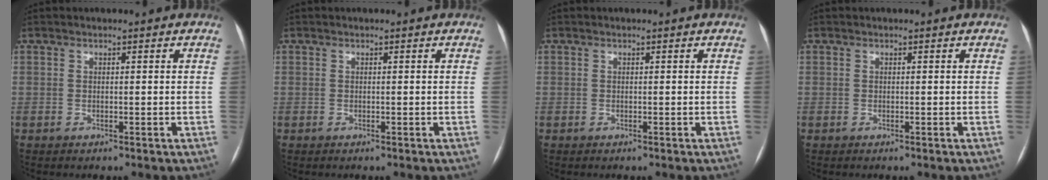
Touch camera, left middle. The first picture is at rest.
{"total": 0.0}
{"total": 0.0}
{"total": 0.0}